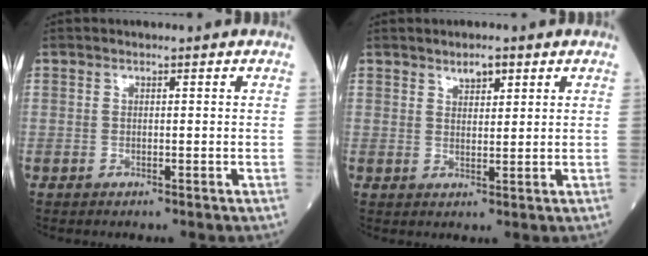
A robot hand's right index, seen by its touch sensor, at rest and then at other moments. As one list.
[{"total": 2.6, "force": [1.8, 1.0, 1.6], "torque": [-0.028, -0.002, 0.032]}]